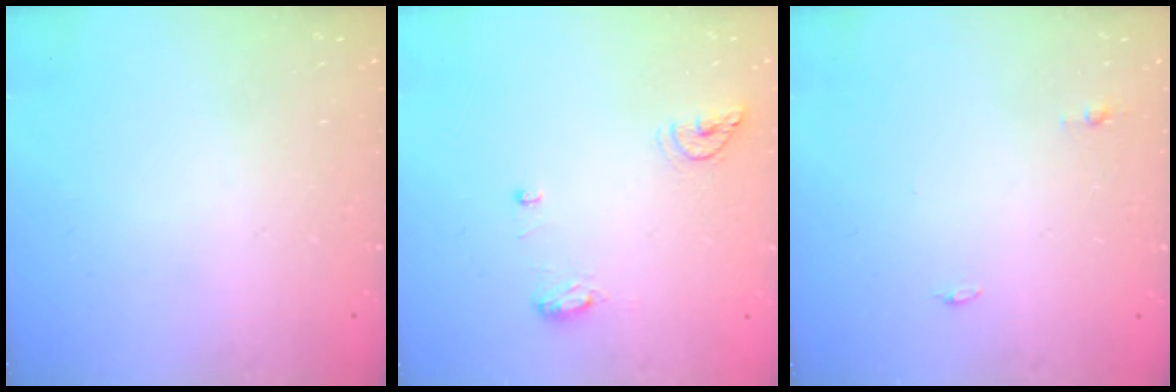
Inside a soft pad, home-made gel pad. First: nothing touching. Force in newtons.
{"total": 11.0, "press": 8.3, "slide": 7.1}
{"total": 3.7, "press": 3.3, "slide": 1.7}